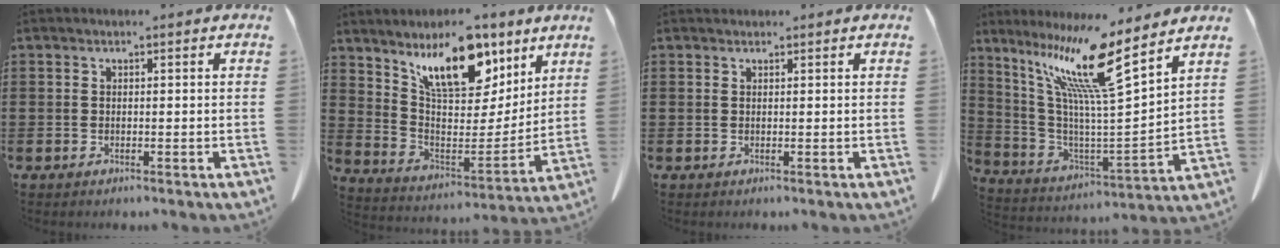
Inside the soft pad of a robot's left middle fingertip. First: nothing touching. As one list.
[{"total": 11.8, "force": [8.6, 4.8, 6.5], "torque": [-0.127, -0.043, 0.154]}, {"total": 0.5, "force": [0.5, 0.2, 0.0], "torque": [-0.001, 0.001, 0.010]}, {"total": 12.8, "force": [9.2, -0.1, 8.9], "torque": [-0.203, -0.050, 0.145]}]